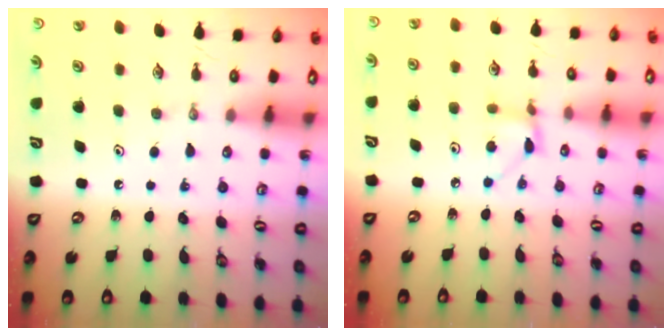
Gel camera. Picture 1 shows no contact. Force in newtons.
{"total": 4.0, "press": 3.9, "slide": 0.4}